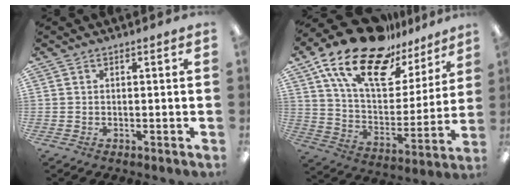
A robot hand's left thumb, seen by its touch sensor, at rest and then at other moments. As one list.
[{"total": 21.1, "force": [14.4, 9.5, 12.1], "torque": [-0.215, -0.091, 0.251]}]